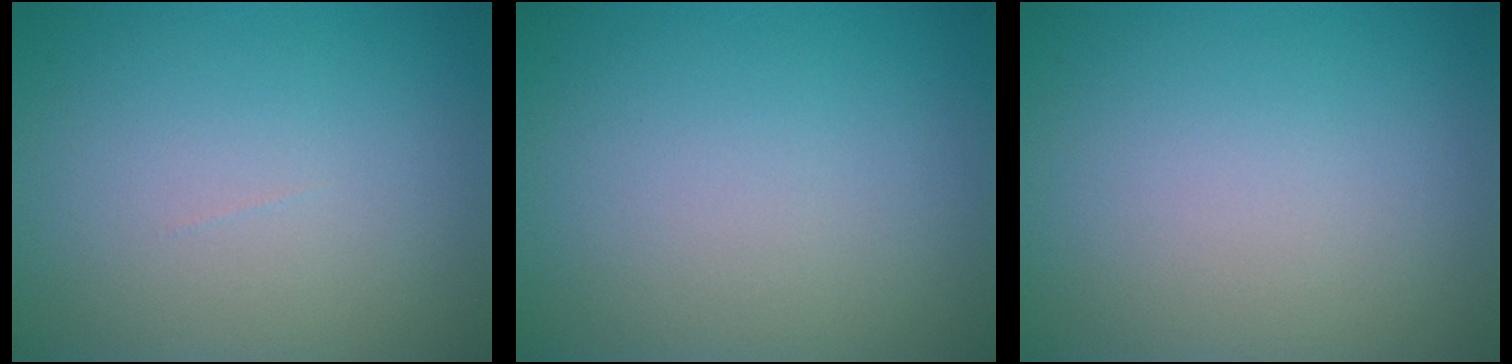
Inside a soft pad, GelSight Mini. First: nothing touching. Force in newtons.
{"total": 0.0}
{"total": 0.0}